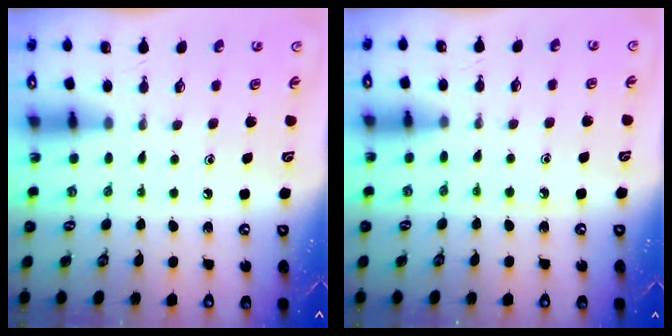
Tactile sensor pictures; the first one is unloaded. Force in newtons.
{"total": 5.9, "press": 5.8, "slide": 0.7}